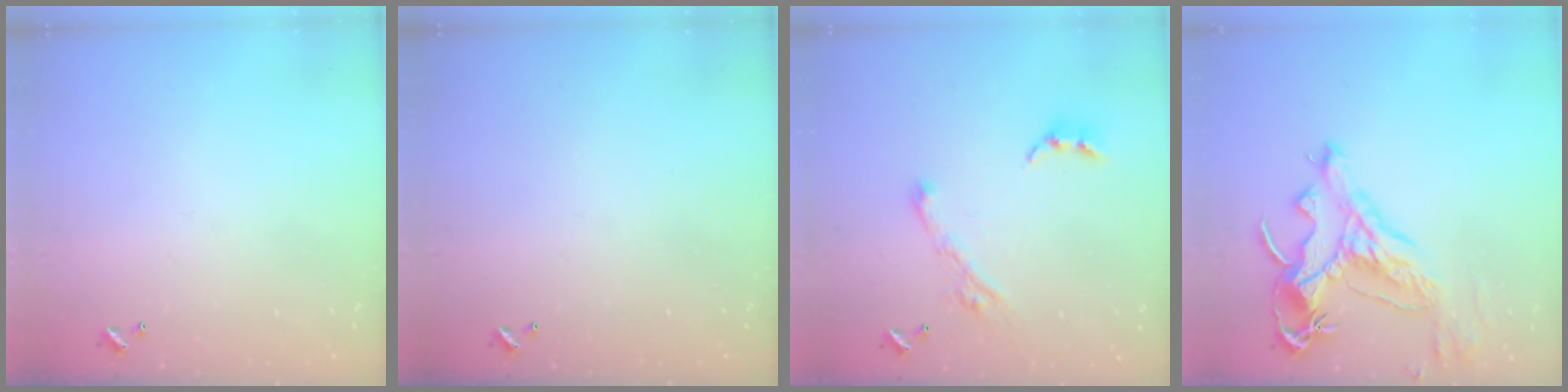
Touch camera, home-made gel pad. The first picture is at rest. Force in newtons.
{"total": 0.0}
{"total": 7.8, "press": 7.7, "slide": 0.9}
{"total": 5.8, "press": 5.5, "slide": 1.6}